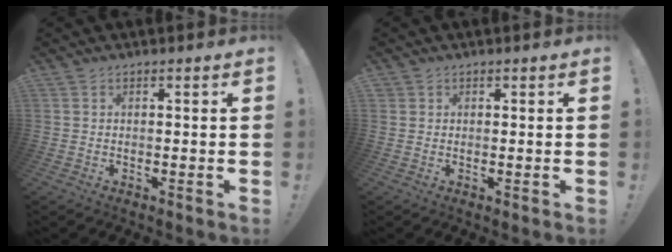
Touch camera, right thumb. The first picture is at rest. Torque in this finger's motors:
{"motor_torque": [-0.17, -0.05, -0.06, 0.17, 0.12]}